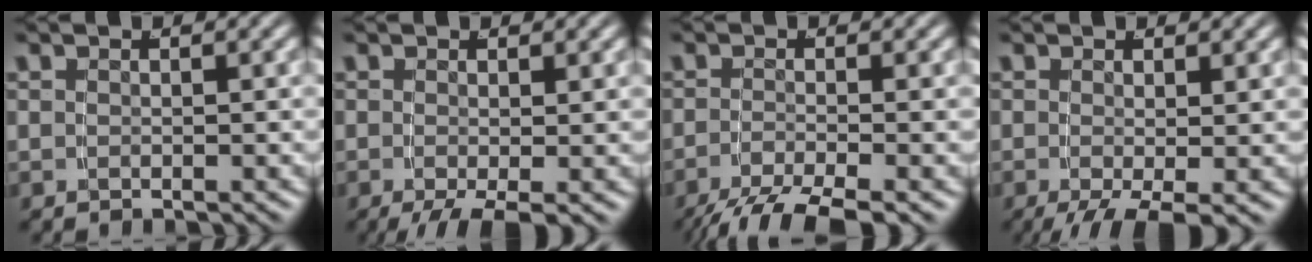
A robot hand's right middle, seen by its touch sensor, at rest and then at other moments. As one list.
[{"total": 4.6, "force": [-3.0, 1.8, 3.1], "torque": [-0.048, -0.022, -0.032]}, {"total": 5.3, "force": [-3.8, 1.7, 3.3], "torque": [-0.057, -0.019, -0.045]}, {"total": 5.5, "force": [-3.3, 2.3, 3.7], "torque": [-0.057, -0.029, -0.034]}]